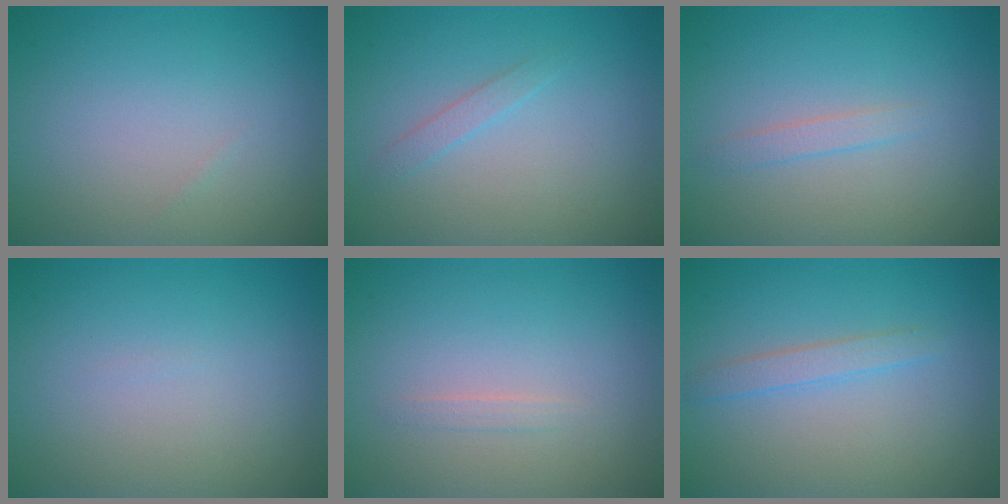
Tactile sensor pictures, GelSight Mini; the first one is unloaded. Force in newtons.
{"total": 1.0, "press": 1.0, "slide": 0.0}
{"total": 1.1, "press": 1.1, "slide": 0.0}
{"total": 0.0}
{"total": 0.6, "press": 0.6, "slide": 0.0}
{"total": 1.5, "press": 1.5, "slide": 0.0}